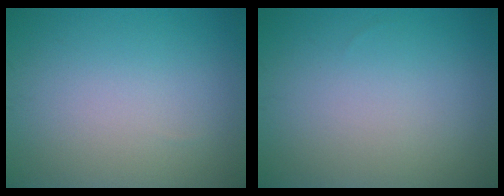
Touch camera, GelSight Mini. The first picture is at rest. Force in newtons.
{"total": 0.0}